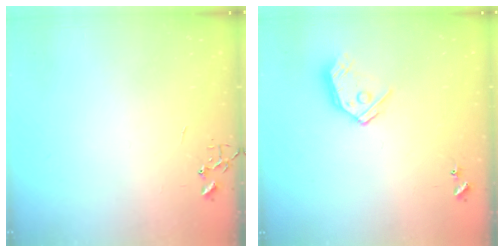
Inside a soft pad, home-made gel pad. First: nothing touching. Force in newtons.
{"total": 12.2, "press": 12.1, "slide": 1.5}